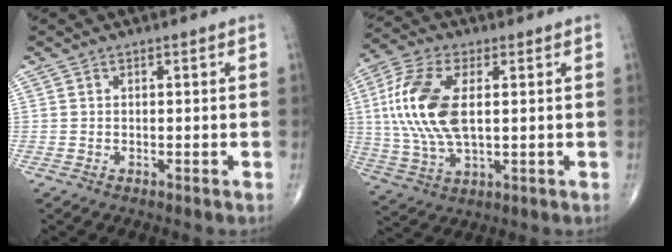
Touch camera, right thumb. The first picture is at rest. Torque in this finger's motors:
{"motor_torque": [-0.44, 1.95, 1.79, 0.34, 0.61]}